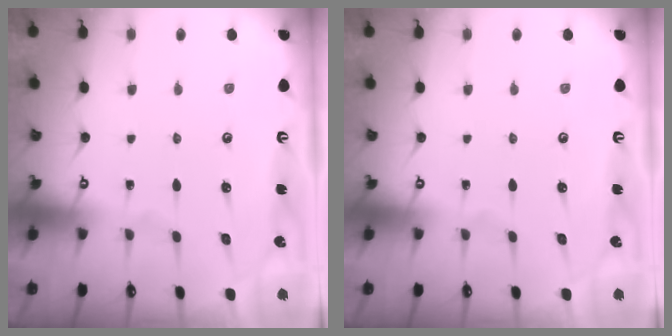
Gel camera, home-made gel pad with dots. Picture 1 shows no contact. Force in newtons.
{"total": 0.0}